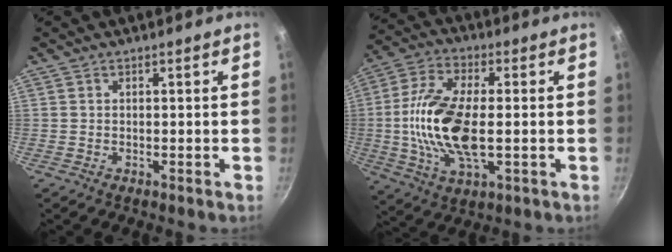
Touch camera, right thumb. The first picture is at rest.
{"total": 17.0, "force": [-1.0, 7.6, 15.1], "torque": [-0.314, 0.004, -0.018]}